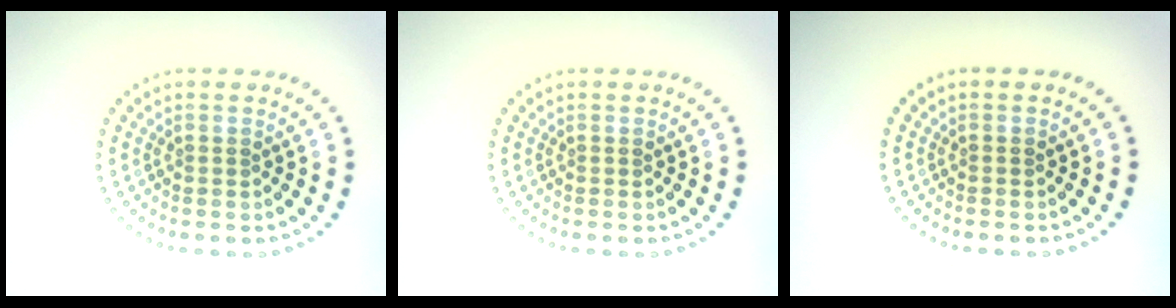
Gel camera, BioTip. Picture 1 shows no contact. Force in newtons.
{"total": 0.0}
{"total": 0.0}